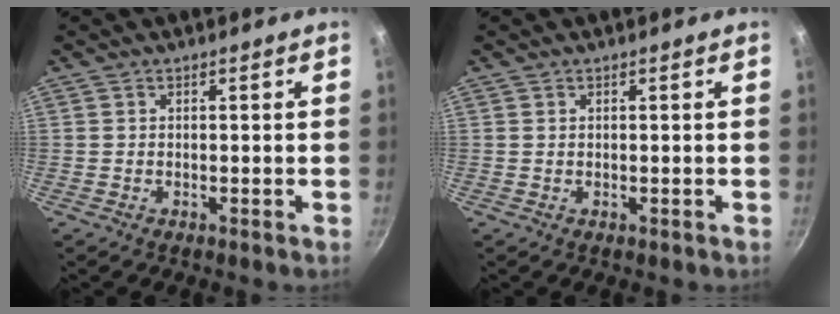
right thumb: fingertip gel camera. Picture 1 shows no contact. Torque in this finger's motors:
{"motor_torque": [0.02, -0.31, 0.01, -0.13, 0.06]}